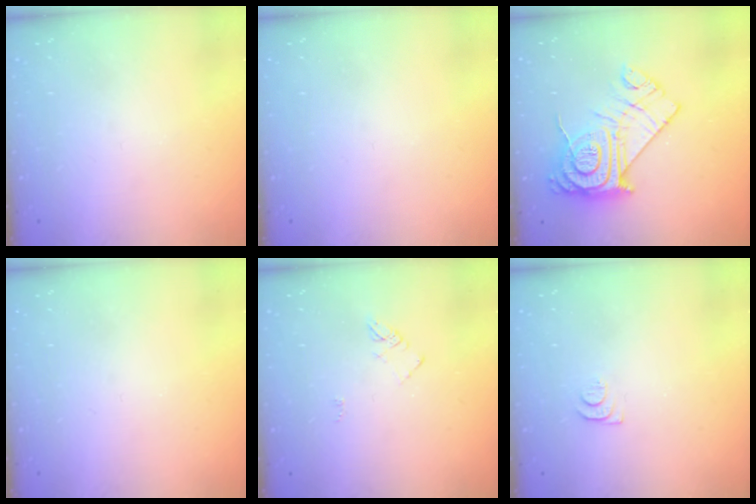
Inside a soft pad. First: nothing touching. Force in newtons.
{"total": 0.0}
{"total": 18.1, "press": 18.0, "slide": 1.5}
{"total": 0.0}
{"total": 3.8, "press": 3.8, "slide": 0.4}
{"total": 4.1, "press": 4.0, "slide": 0.6}